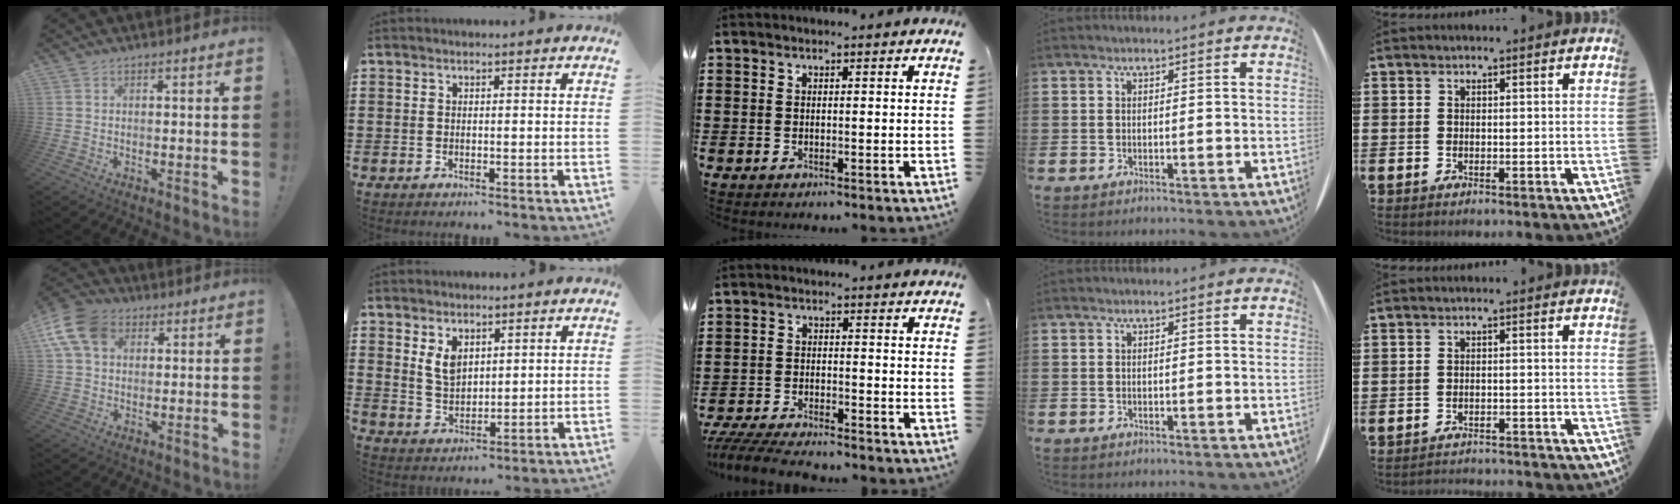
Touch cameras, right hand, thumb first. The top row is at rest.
{"thumb": {"total": 12.9, "force": [4.6, 9.2, 7.8], "torque": [-0.158, -0.007, 0.090]}, "index": {"total": 4.1, "force": [2.2, 2.5, 2.4], "torque": [-0.055, 0.007, 0.040]}, "middle": {"total": 5.0, "force": [-4.8, 0.5, 1.2], "torque": [-0.030, -0.002, -0.099]}, "little": {"total": 2.0, "force": [-2.0, -0.1, -0.1], "torque": [-0.003, 0.004, -0.044]}}